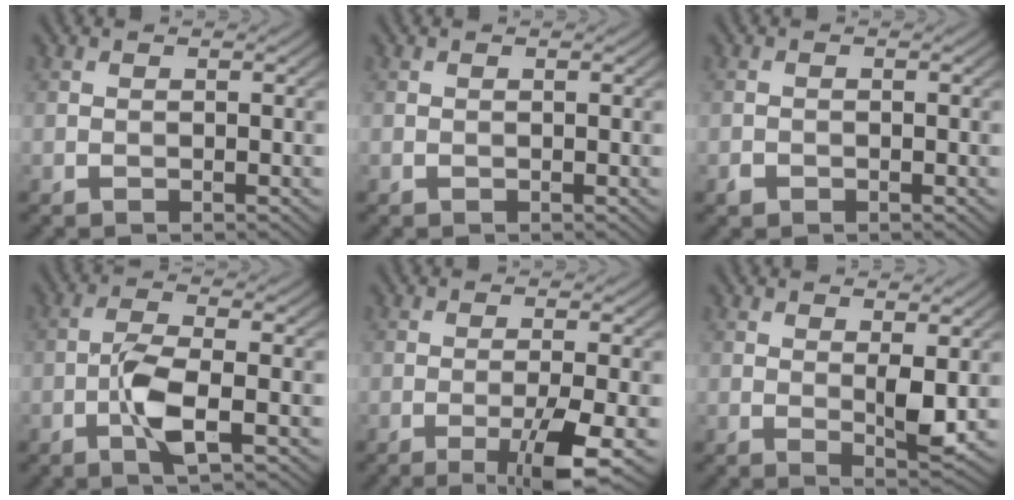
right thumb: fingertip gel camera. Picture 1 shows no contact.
{"total": 0.0}
{"total": 0.6, "force": [-0.4, 0.4, 0.2], "torque": [-0.004, -0.002, -0.008]}
{"total": 5.4, "force": [-1.8, 1.4, 4.9], "torque": [-0.105, 0.005, -0.040]}
{"total": 6.2, "force": [-2.5, 0.7, 5.6], "torque": [-0.090, 0.005, -0.045]}
{"total": 3.6, "force": [0.8, 1.0, 3.3], "torque": [-0.063, -0.008, 0.018]}